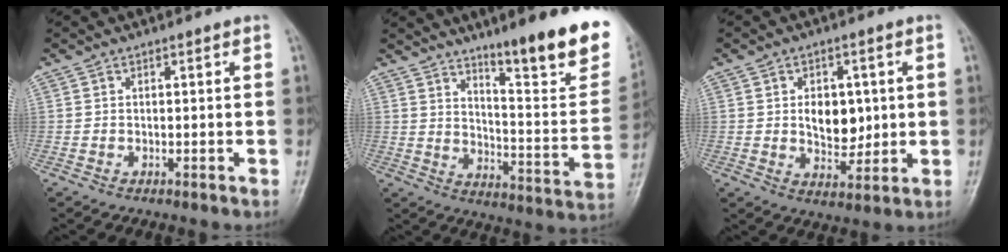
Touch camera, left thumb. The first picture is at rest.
{"total": 20.7, "force": [13.6, 3.6, 15.2], "torque": [-0.175, -0.086, 0.204]}
{"total": 8.2, "force": [1.0, 5.5, 5.9], "torque": [-0.055, -0.009, 0.025]}